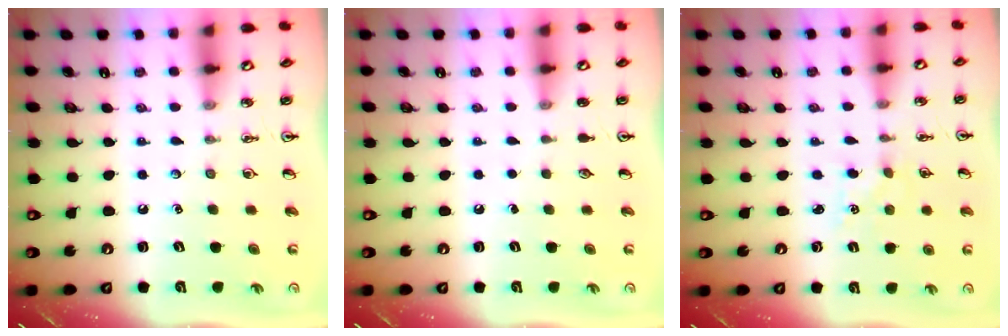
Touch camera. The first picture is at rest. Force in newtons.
{"total": 0.0}
{"total": 2.1, "press": 2.1, "slide": 0.3}